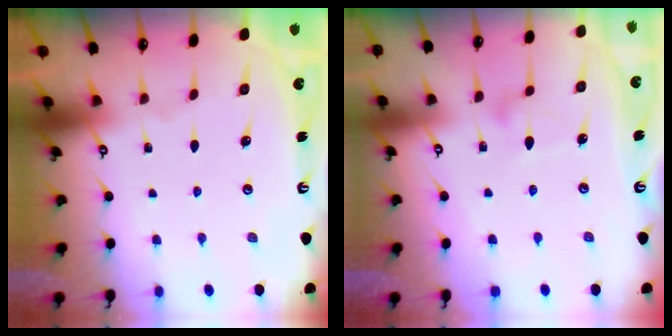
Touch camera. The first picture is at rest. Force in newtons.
{"total": 7.6, "press": 7.5, "slide": 0.5}